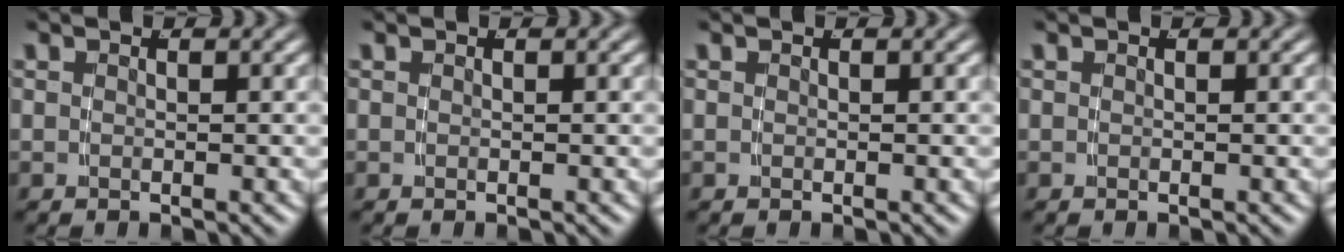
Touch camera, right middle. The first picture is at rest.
{"total": 0.0}
{"total": 0.0}
{"total": 0.0}